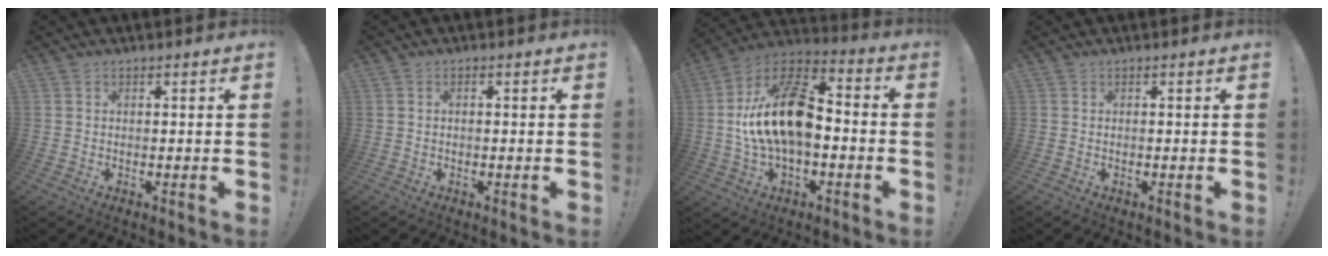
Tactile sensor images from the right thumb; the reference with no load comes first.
{"total": 0.6, "force": [-0.3, 0.1, 0.4], "torque": [-0.011, 0.000, -0.006]}
{"total": 20.3, "force": [-0.2, 11.6, 16.7], "torque": [-0.297, 0.018, 0.002]}
{"total": 0.0}